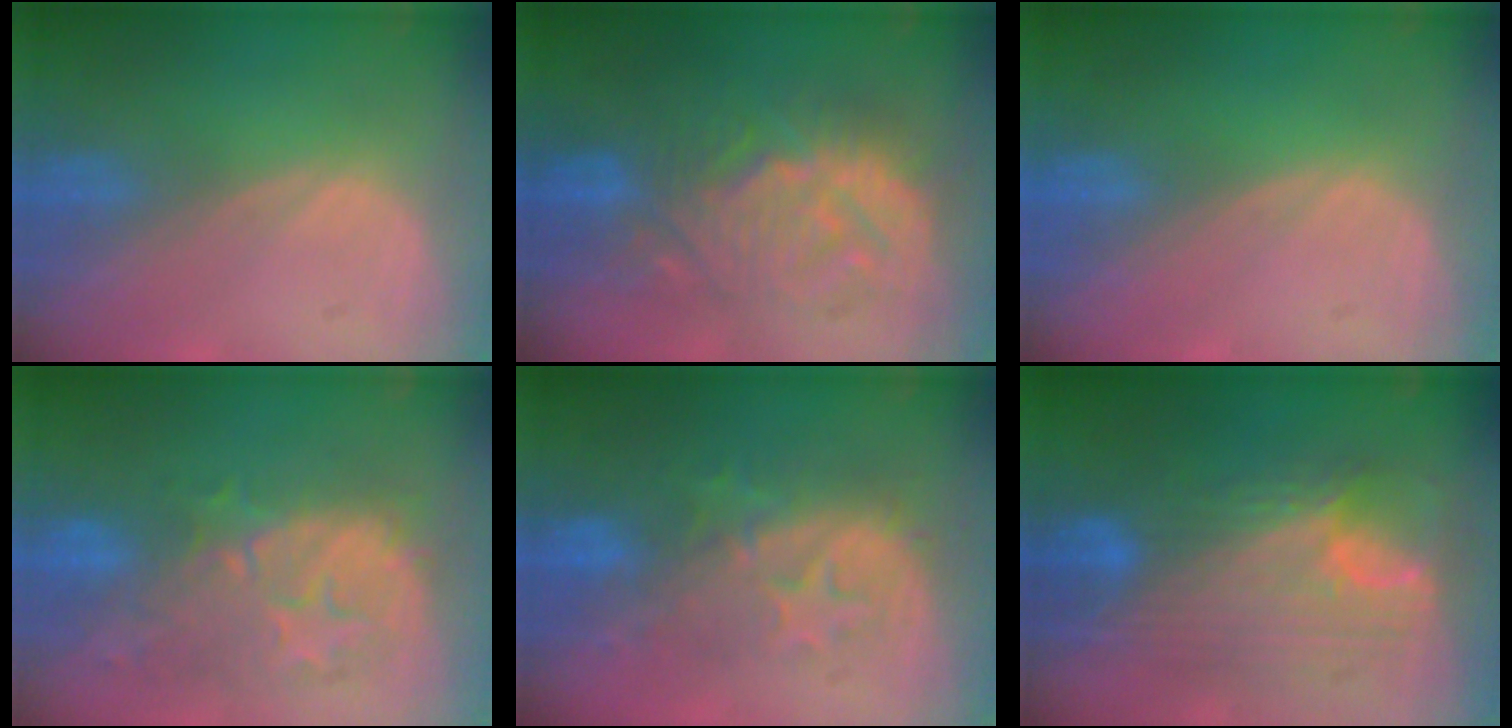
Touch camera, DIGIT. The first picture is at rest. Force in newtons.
{"total": 9.6, "press": 9.6, "slide": 0.4}
{"total": 0.0}
{"total": 10.1, "press": 9.6, "slide": 3.0}
{"total": 8.4, "press": 8.3, "slide": 1.3}
{"total": 11.1, "press": 11.1, "slide": 1.1}